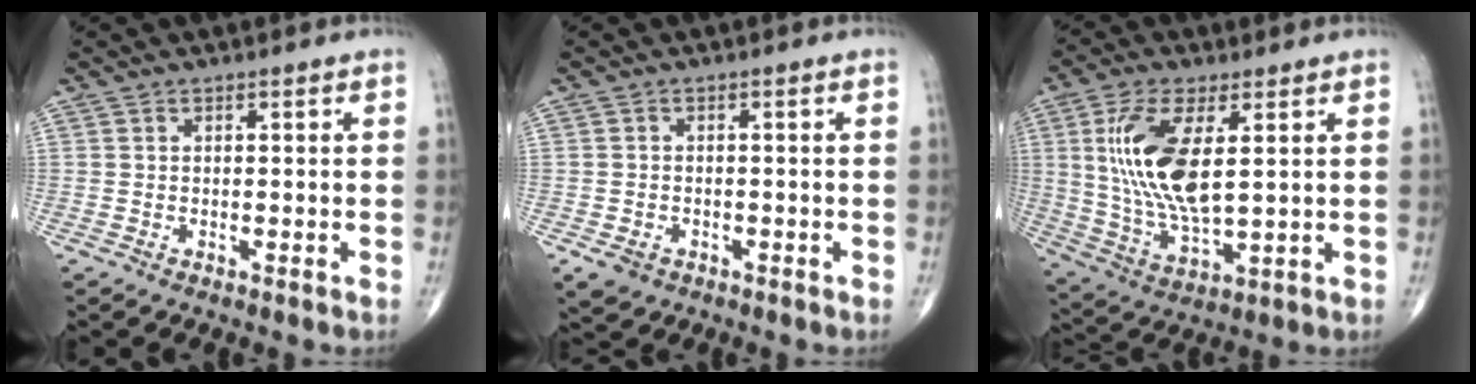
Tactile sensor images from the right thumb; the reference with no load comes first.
{"total": 3.0, "force": [-1.5, 2.3, 1.2], "torque": [-0.015, 0.005, -0.018]}
{"total": 15.5, "force": [3.2, 6.3, 13.8], "torque": [-0.286, -0.020, 0.070]}